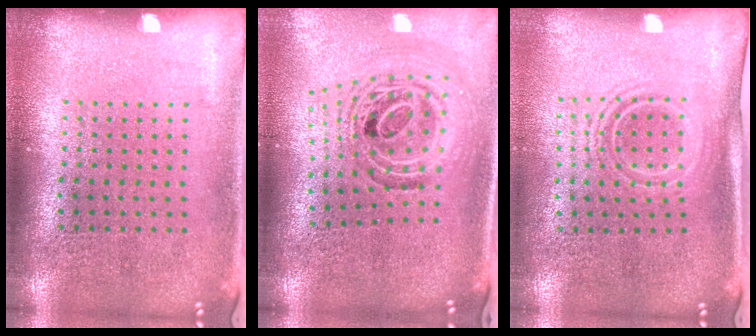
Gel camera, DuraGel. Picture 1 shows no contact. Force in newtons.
{"total": 1.5, "press": 1.2, "slide": 0.8}
{"total": 1.5, "press": 1.1, "slide": 1.0}